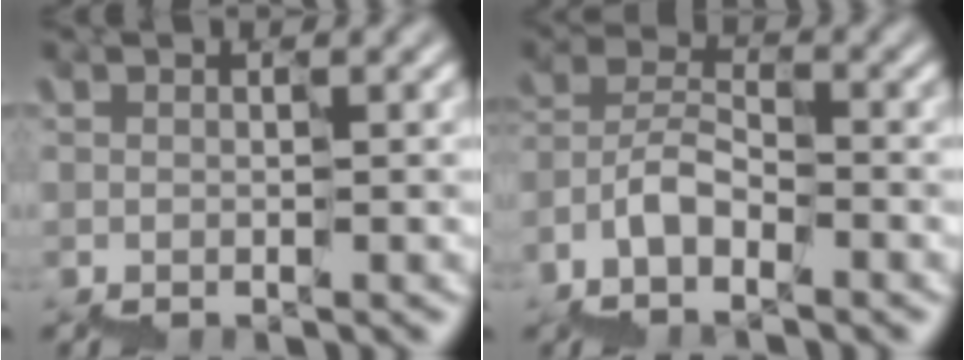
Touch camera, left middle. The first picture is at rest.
{"total": 4.4, "force": [-3.2, 2.1, 2.0], "torque": [-0.038, 0.017, -0.058]}